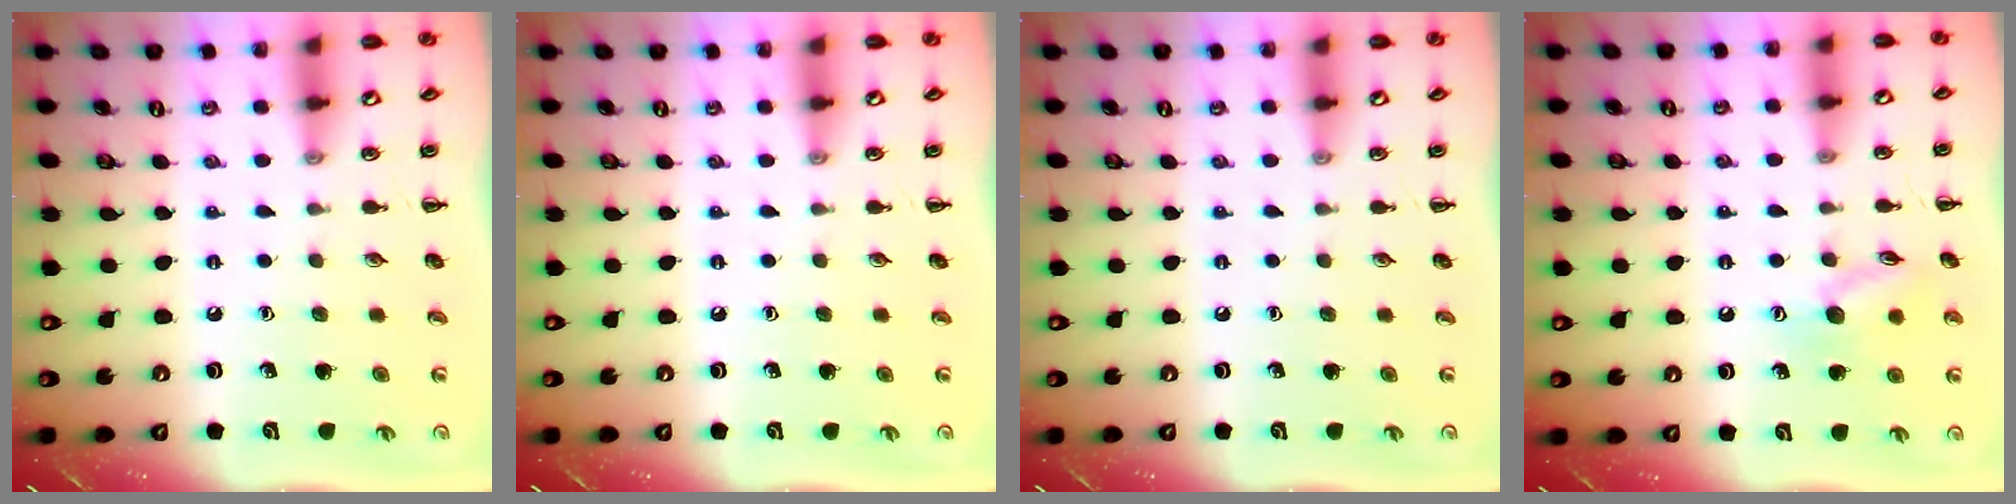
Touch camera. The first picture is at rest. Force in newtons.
{"total": 0.0}
{"total": 0.0}
{"total": 10.0, "press": 9.9, "slide": 1.0}